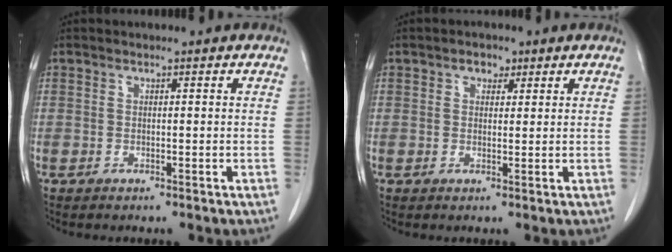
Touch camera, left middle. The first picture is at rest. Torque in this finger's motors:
{"motor_torque": [0.40, -0.16, -0.06, 0.00]}